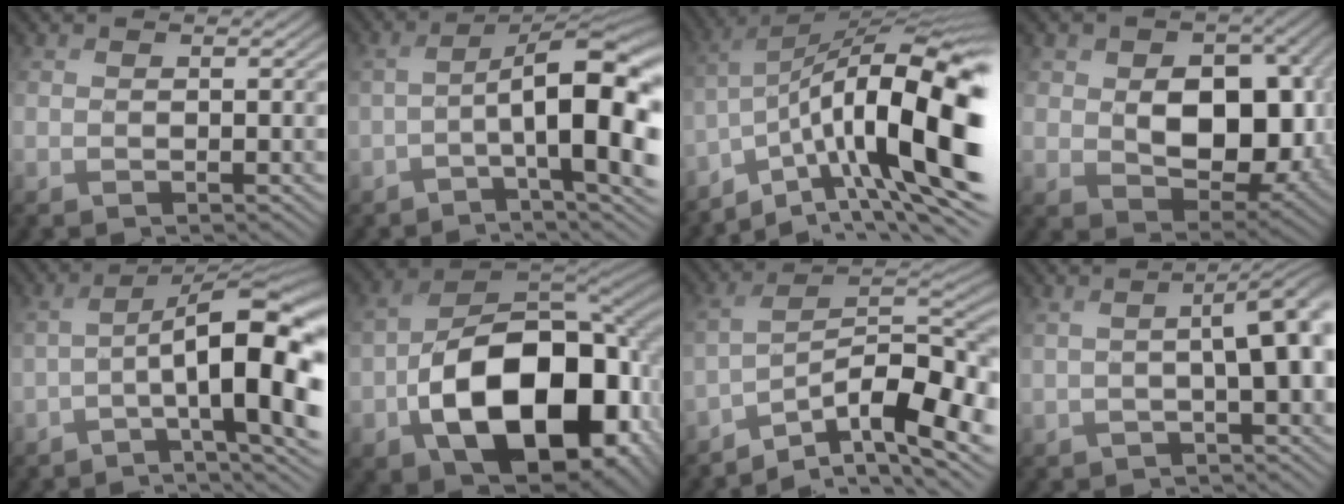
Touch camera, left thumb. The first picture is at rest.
{"total": 12.2, "force": [-3.4, 3.2, 11.3], "torque": [-0.150, 0.009, -0.037]}
{"total": 16.5, "force": [-6.3, 6.2, 13.9], "torque": [-0.233, 0.005, -0.113]}
{"total": 11.3, "force": [0.4, 8.5, 7.4], "torque": [-0.123, -0.012, 0.027]}
{"total": 12.9, "force": [-3.0, 3.5, 12.1], "torque": [-0.160, 0.008, -0.029]}
{"total": 16.9, "force": [-4.7, 11.0, 12.0], "torque": [-0.188, -0.035, -0.066]}
{"total": 12.6, "force": [-8.3, 3.7, 8.8], "torque": [-0.162, 0.009, -0.132]}
{"total": 4.2, "force": [-0.2, 0.9, 4.1], "torque": [-0.041, 0.011, -0.001]}